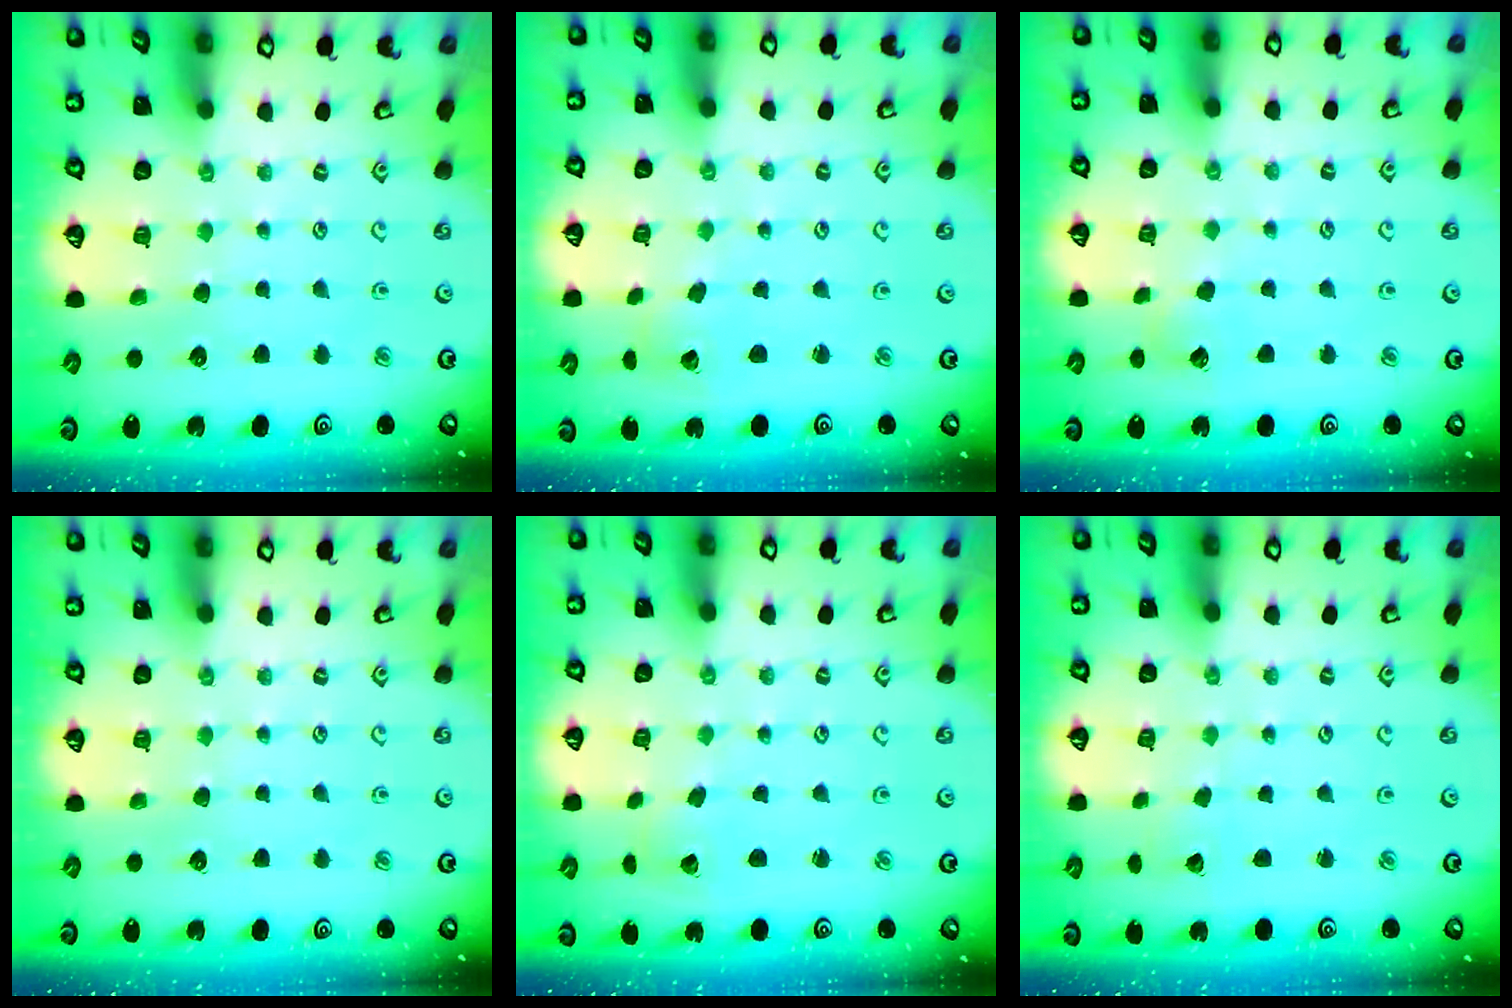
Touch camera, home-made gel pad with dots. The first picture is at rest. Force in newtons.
{"total": 2.2, "press": 2.2, "slide": 0.3}
{"total": 5.9, "press": 5.9, "slide": 0.4}
{"total": 0.0}
{"total": 1.8, "press": 1.8, "slide": 0.1}
{"total": 1.2, "press": 1.2, "slide": 0.1}